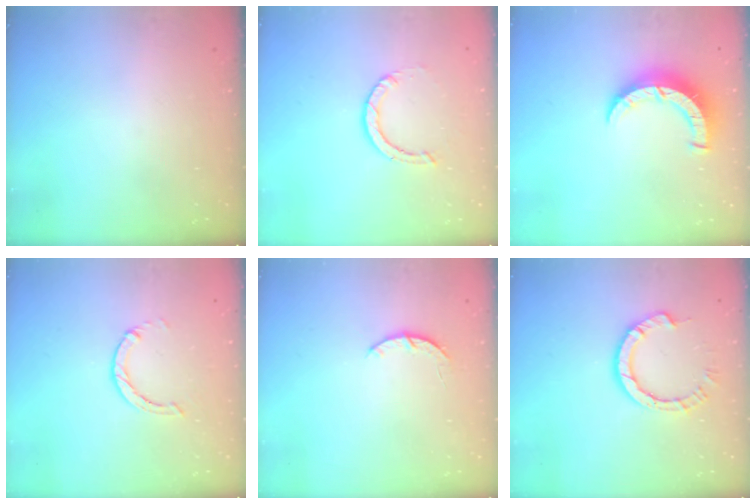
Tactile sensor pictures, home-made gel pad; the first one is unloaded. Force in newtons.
{"total": 3.6, "press": 3.5, "slide": 0.3}
{"total": 8.6, "press": 8.6, "slide": 0.5}
{"total": 1.0, "press": 0.9, "slide": 0.3}
{"total": 3.0, "press": 3.0, "slide": 0.5}
{"total": 8.3, "press": 8.3, "slide": 0.9}